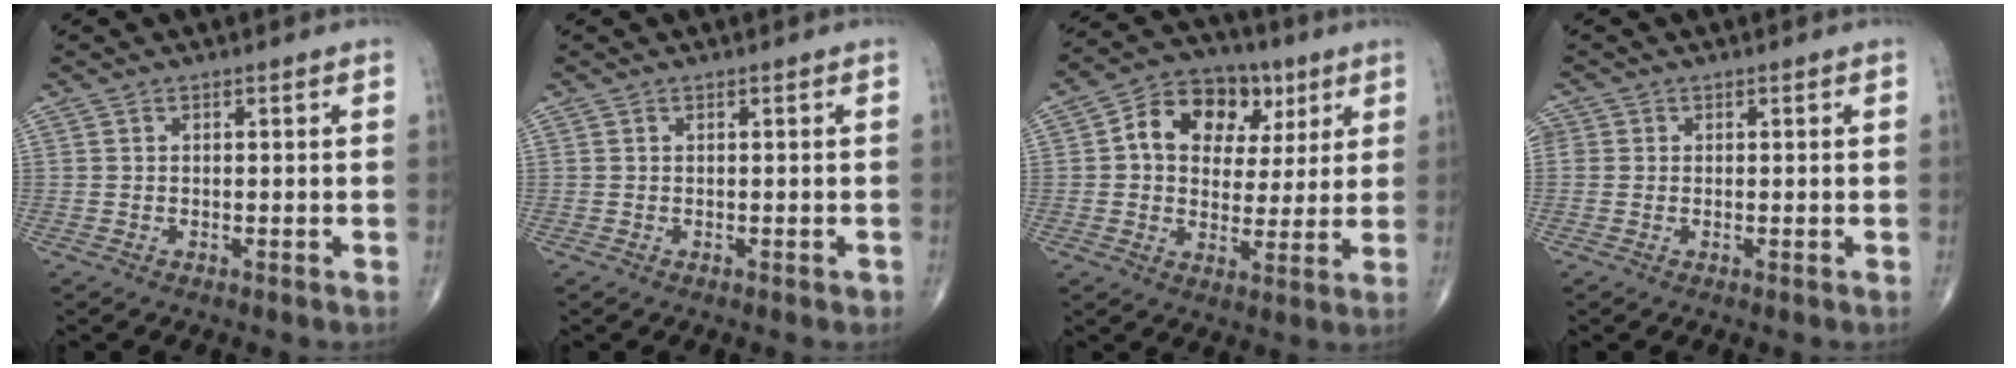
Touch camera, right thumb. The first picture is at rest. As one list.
[{"total": 0.6, "force": [-0.2, 0.3, 0.5], "torque": [-0.005, -0.001, -0.002]}, {"total": 14.0, "force": [4.2, 10.5, 8.2], "torque": [-0.090, 0.007, 0.063]}, {"total": 1.9, "force": [0.2, 1.8, 0.6], "torque": [-0.001, 0.006, 0.003]}]